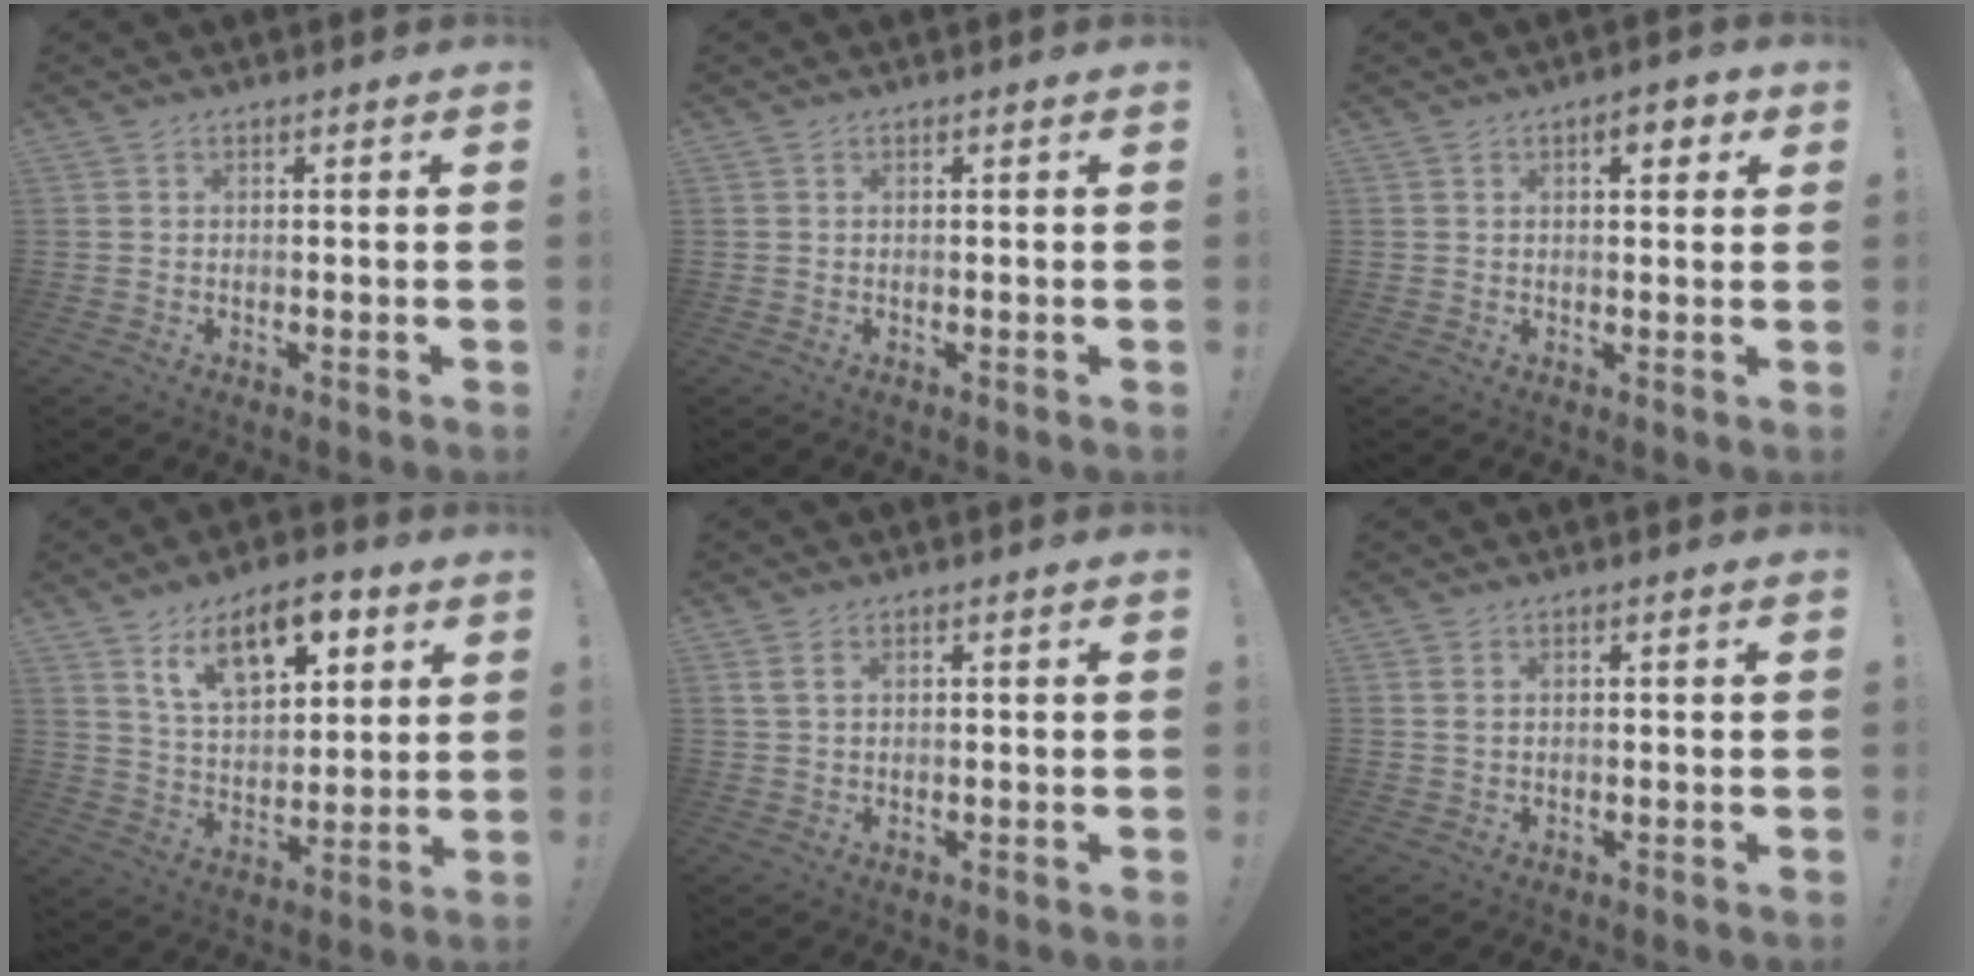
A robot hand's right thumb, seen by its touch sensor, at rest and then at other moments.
{"total": 0.0}
{"total": 4.1, "force": [1.7, 1.9, 3.2], "torque": [-0.025, -0.005, 0.022]}
{"total": 14.6, "force": [8.6, 7.2, 9.3], "torque": [-0.142, -0.035, 0.153]}
{"total": 2.5, "force": [1.1, 1.3, 1.8], "torque": [-0.030, 0.001, 0.020]}
{"total": 1.3, "force": [0.5, 0.7, 1.0], "torque": [-0.025, 0.004, 0.011]}